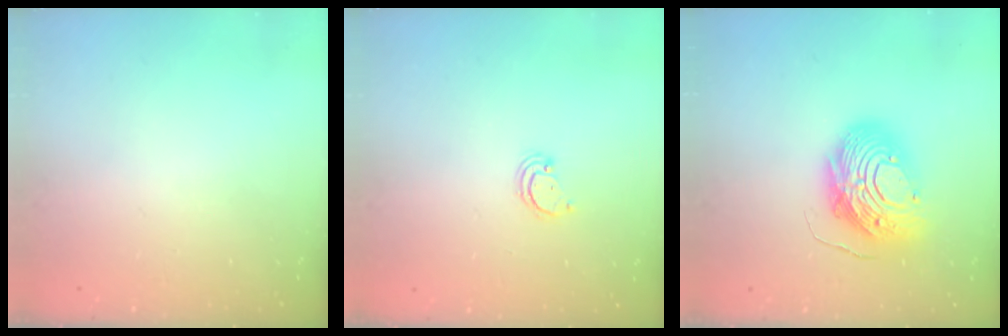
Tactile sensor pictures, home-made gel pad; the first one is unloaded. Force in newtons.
{"total": 2.2, "press": 2.2, "slide": 0.2}
{"total": 15.2, "press": 15.1, "slide": 1.3}